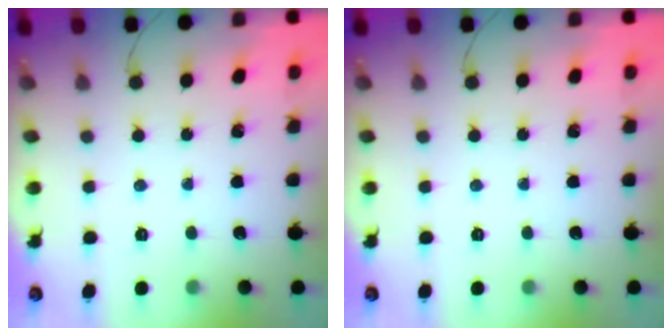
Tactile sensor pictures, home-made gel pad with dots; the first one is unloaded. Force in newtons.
{"total": 0.0}